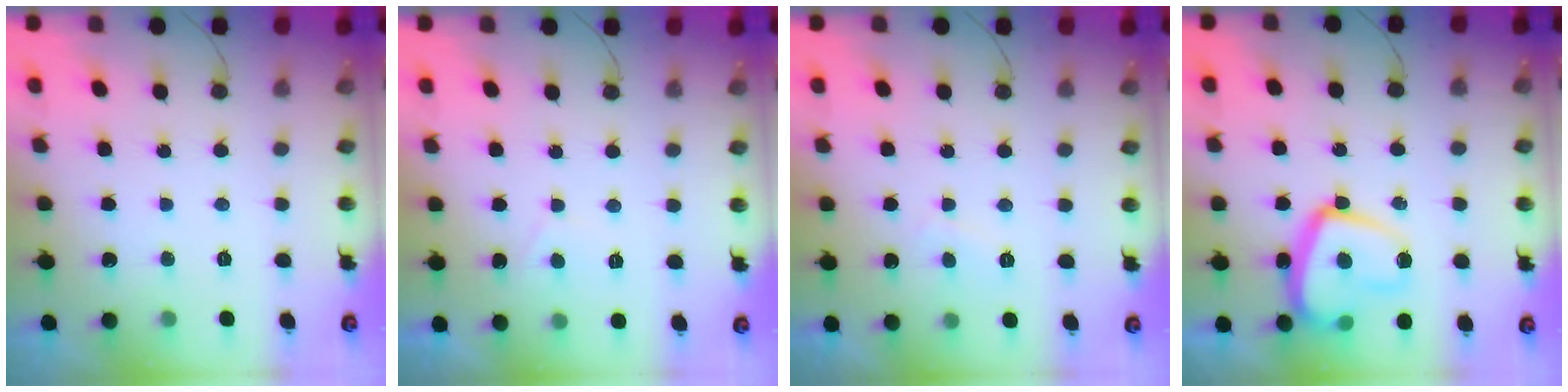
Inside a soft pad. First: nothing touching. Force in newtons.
{"total": 1.5, "press": 1.4, "slide": 0.5}
{"total": 1.5, "press": 1.4, "slide": 0.6}
{"total": 16.8, "press": 16.8, "slide": 1.4}